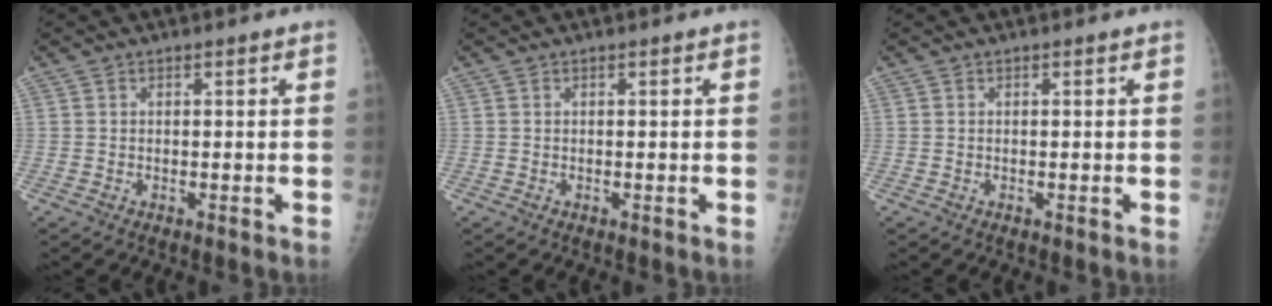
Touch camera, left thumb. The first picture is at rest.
{"total": 0.0}
{"total": 0.0}